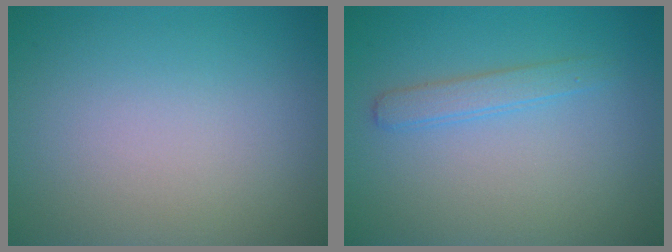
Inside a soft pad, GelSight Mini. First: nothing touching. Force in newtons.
{"total": 1.7, "press": 1.7, "slide": 0.1}